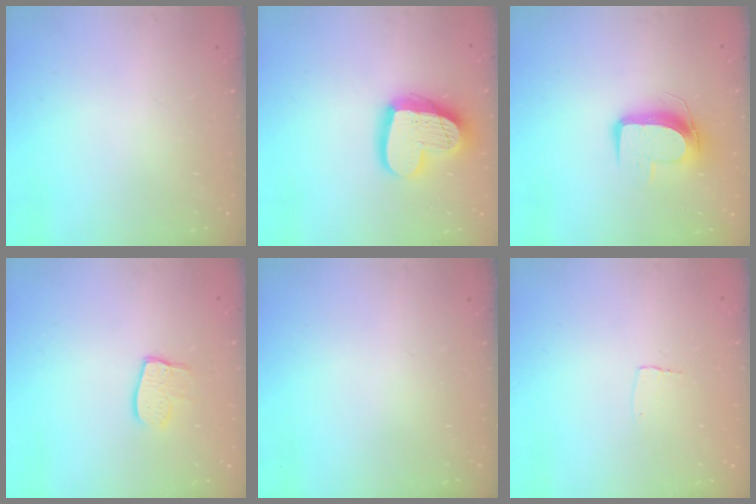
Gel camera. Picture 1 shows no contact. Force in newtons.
{"total": 17.8, "press": 17.7, "slide": 1.7}
{"total": 9.7, "press": 9.7, "slide": 0.4}
{"total": 8.5, "press": 8.5, "slide": 0.7}
{"total": 0.0}
{"total": 2.6, "press": 2.6, "slide": 0.1}